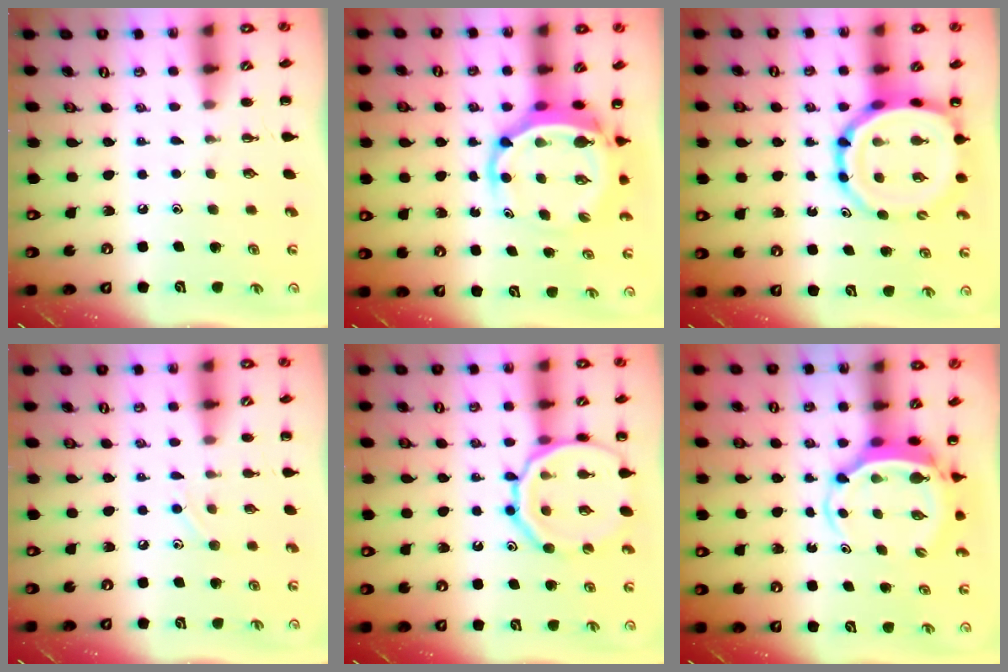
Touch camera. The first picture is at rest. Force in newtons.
{"total": 7.0, "press": 6.7, "slide": 2.2}
{"total": 14.1, "press": 13.5, "slide": 4.1}
{"total": 5.6, "press": 5.3, "slide": 1.7}
{"total": 16.7, "press": 16.6, "slide": 1.9}
{"total": 5.1, "press": 5.0, "slide": 1.0}